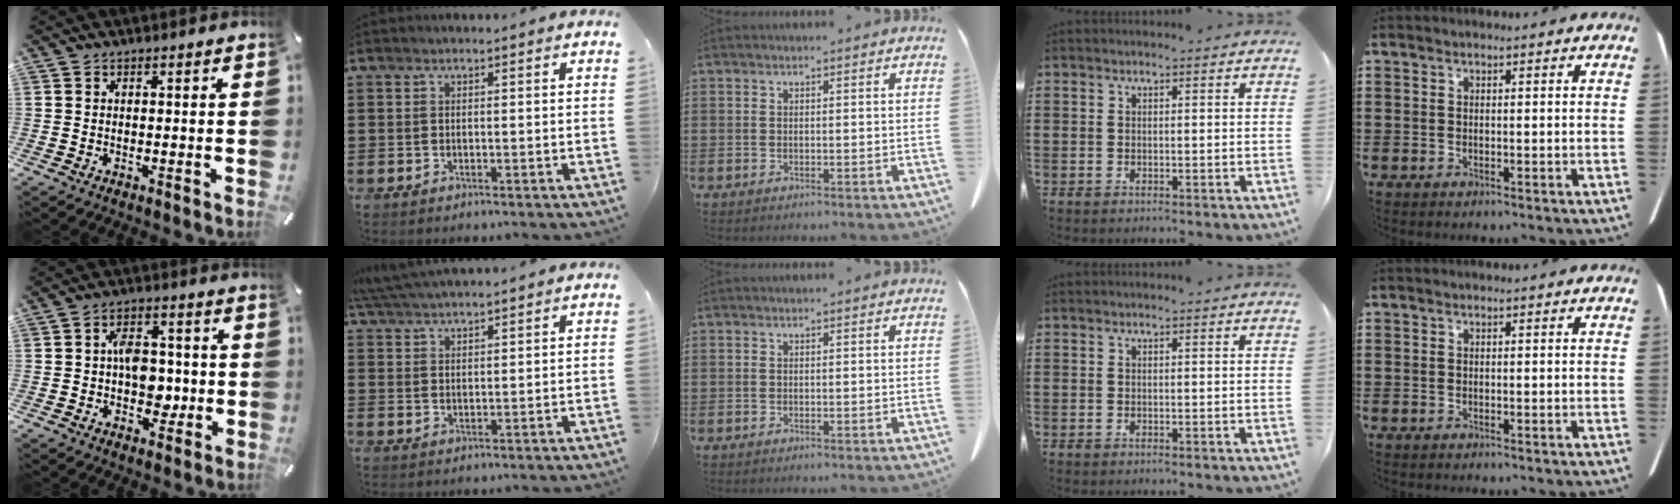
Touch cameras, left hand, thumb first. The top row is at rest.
{"thumb": {"total": 8.5, "force": [-0.8, 6.2, 5.8], "torque": [-0.085, 0.009, -0.012]}, "index": {"total": 4.2, "force": [4.0, 0.0, 1.2], "torque": [-0.034, -0.005, 0.075]}}